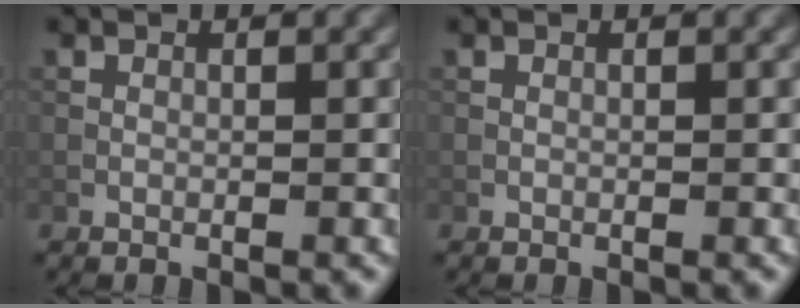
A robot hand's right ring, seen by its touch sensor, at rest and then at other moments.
{"total": 0.0}